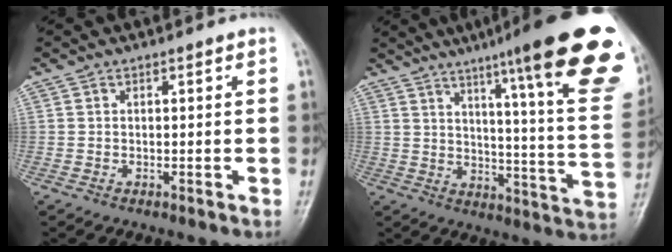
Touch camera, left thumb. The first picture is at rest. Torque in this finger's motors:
{"motor_torque": [2.99, 1.88, 1.94, -0.83, 0.31]}